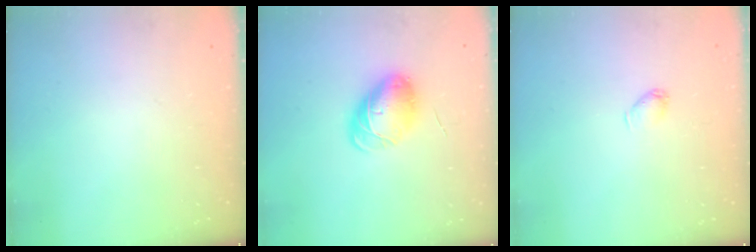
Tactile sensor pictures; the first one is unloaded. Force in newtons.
{"total": 9.0, "press": 8.8, "slide": 1.9}
{"total": 2.5, "press": 2.5, "slide": 0.5}